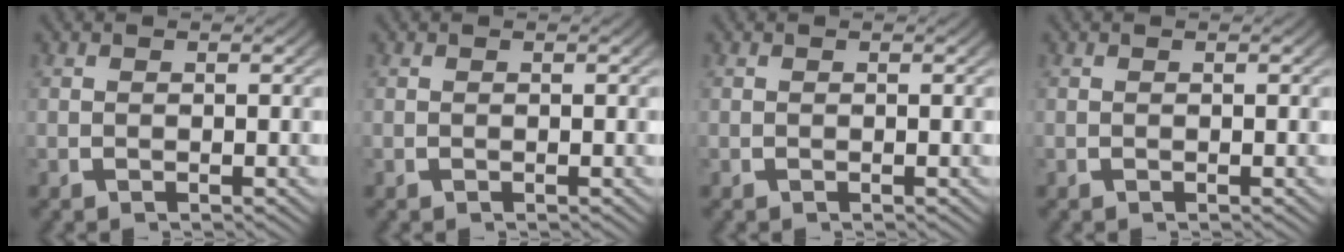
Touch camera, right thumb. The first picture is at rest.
{"total": 0.0}
{"total": 0.0}
{"total": 0.0}